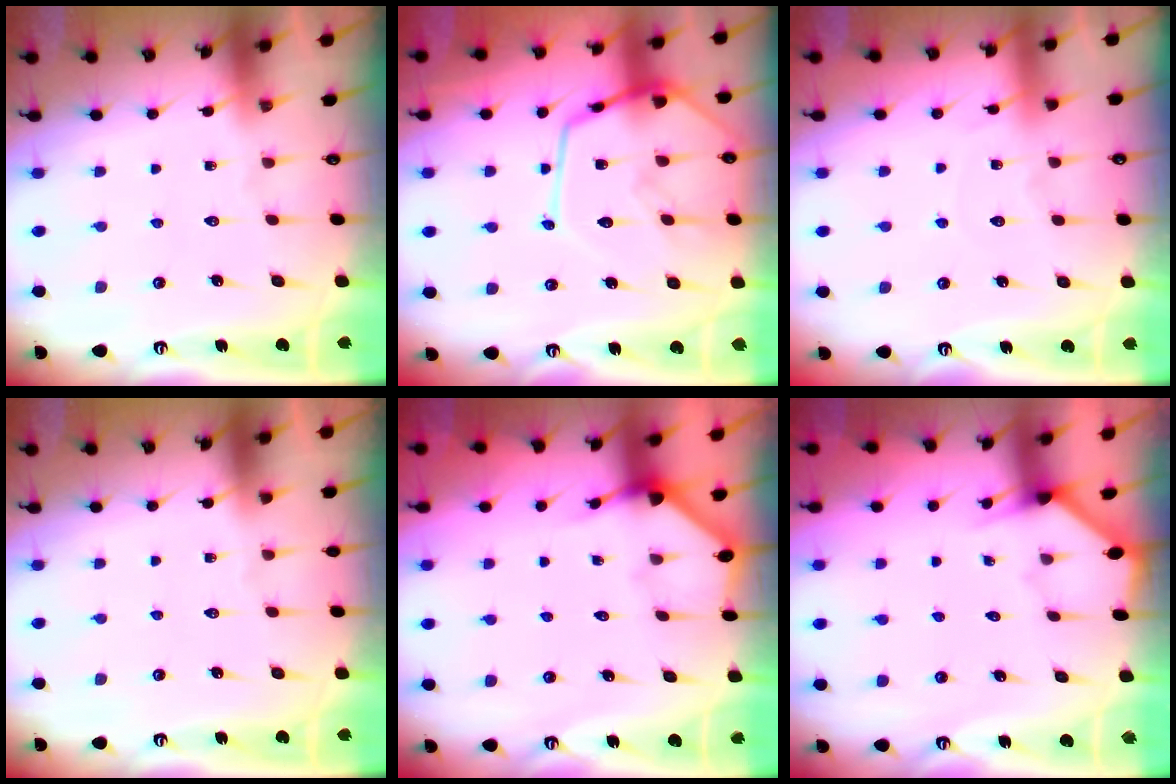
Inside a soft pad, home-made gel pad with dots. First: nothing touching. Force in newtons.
{"total": 16.0, "press": 16.0, "slide": 1.4}
{"total": 2.8, "press": 2.8, "slide": 0.4}
{"total": 0.0}
{"total": 2.3, "press": 2.3, "slide": 0.2}
{"total": 1.9, "press": 1.9, "slide": 0.1}